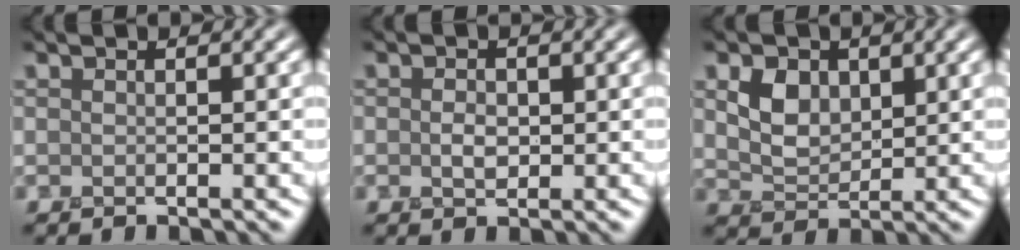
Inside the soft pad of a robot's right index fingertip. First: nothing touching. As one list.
[{"total": 1.5, "force": [-0.3, 1.1, 0.9], "torque": [-0.018, -0.006, -0.006]}, {"total": 3.1, "force": [0.8, 2.3, 1.9], "torque": [-0.039, -0.008, 0.013]}]